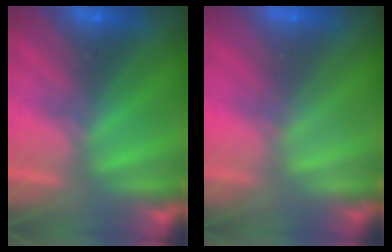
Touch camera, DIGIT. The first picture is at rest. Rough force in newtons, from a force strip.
{"total": 1.8}